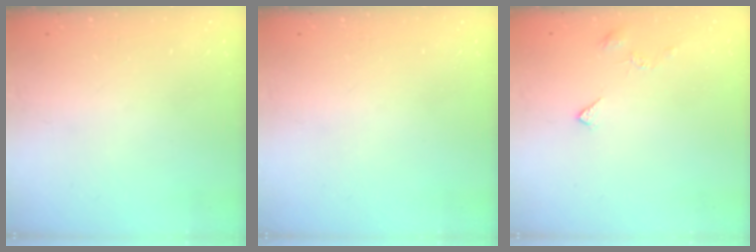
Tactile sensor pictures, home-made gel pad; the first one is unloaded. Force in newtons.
{"total": 0.0}
{"total": 2.1, "press": 2.0, "slide": 0.4}